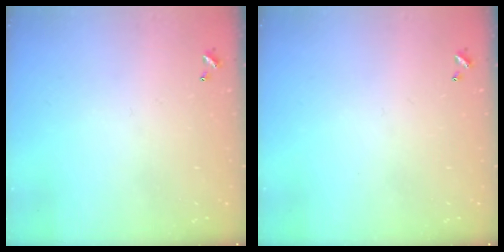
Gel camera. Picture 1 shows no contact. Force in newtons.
{"total": 0.0}